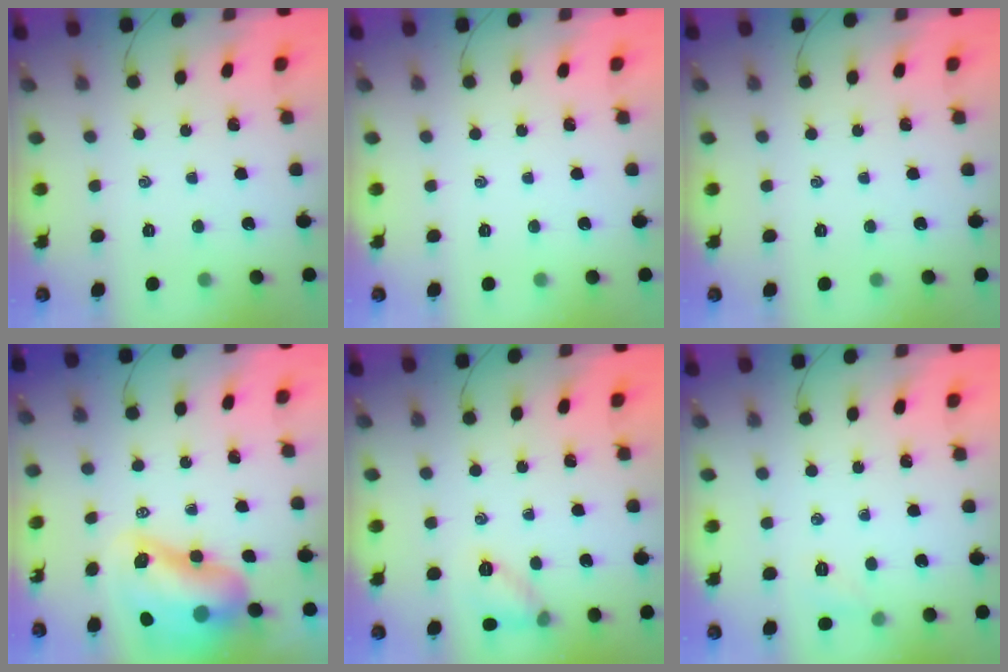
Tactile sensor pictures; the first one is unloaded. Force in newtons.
{"total": 0.0}
{"total": 0.0}
{"total": 12.7, "press": 12.2, "slide": 3.4}
{"total": 7.7, "press": 7.6, "slide": 1.4}
{"total": 4.9, "press": 4.8, "slide": 1.1}